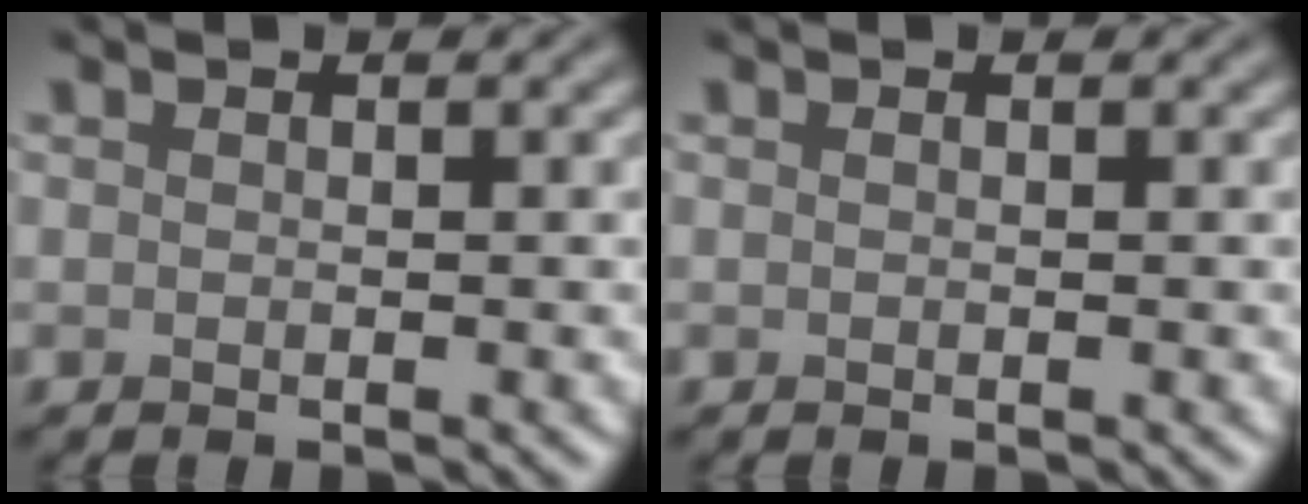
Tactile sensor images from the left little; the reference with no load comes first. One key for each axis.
{"total": 0.0}